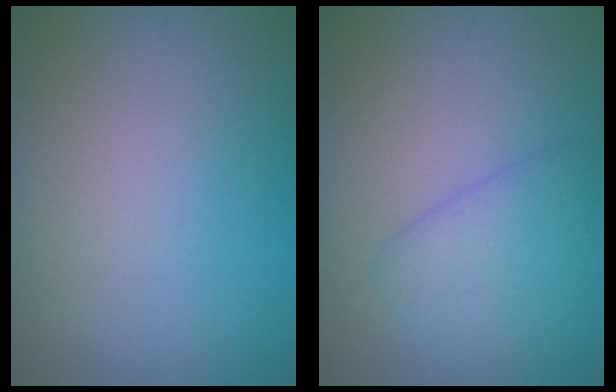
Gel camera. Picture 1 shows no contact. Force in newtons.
{"total": 3.0, "press": 3.0, "slide": 0.2}